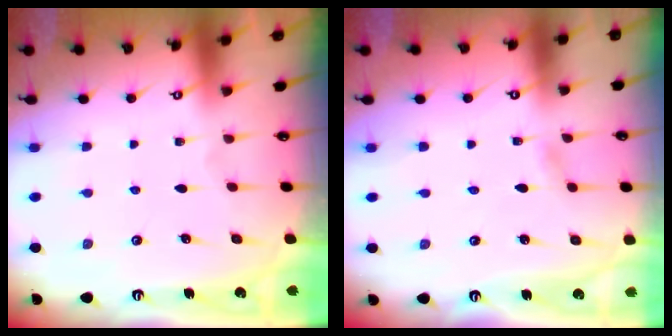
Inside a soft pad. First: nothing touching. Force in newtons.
{"total": 1.4, "press": 1.4, "slide": 0.2}